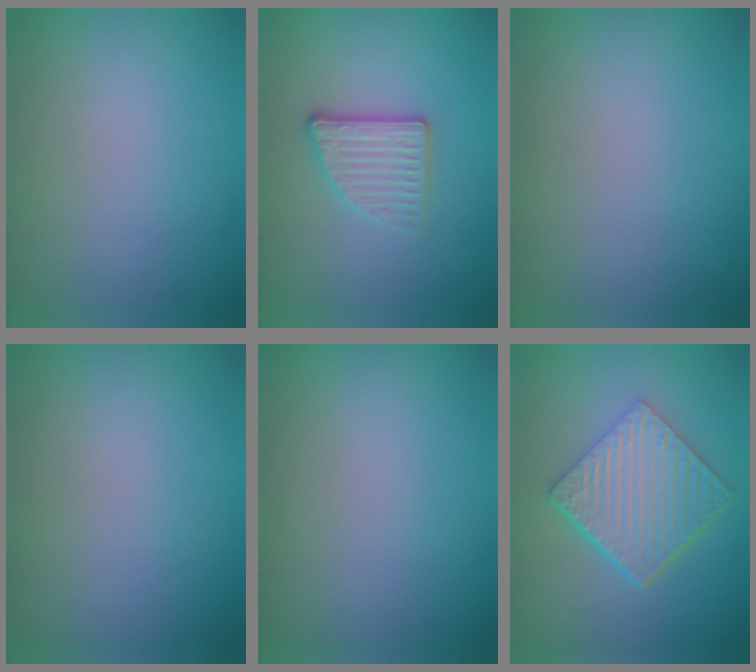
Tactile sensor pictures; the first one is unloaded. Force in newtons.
{"total": 3.3, "press": 2.8, "slide": 1.8}
{"total": 0.0}
{"total": 0.0}
{"total": 0.0}
{"total": 7.0, "press": 4.7, "slide": 5.2}